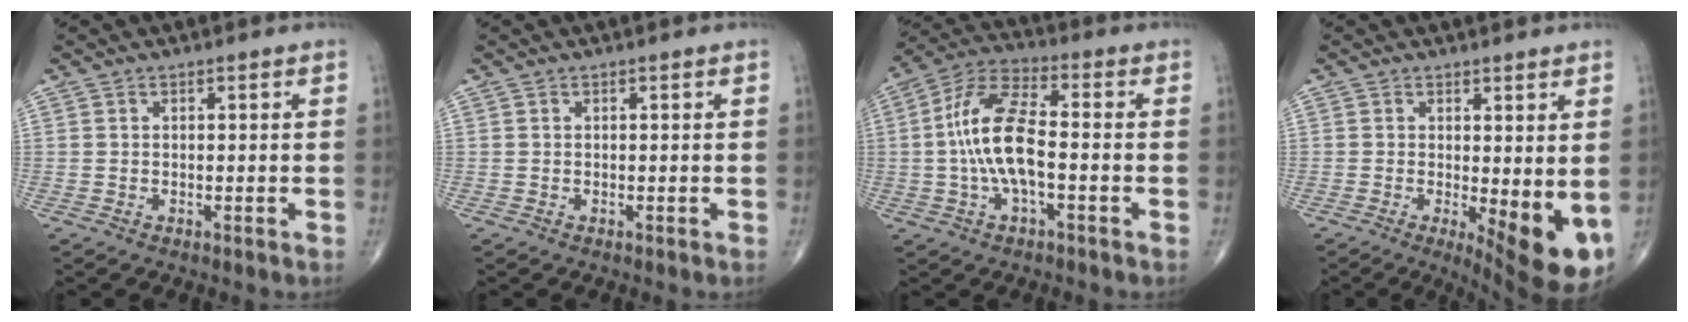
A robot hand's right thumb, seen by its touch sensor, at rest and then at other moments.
{"total": 0.0}
{"total": 12.9, "force": [-1.3, 5.0, 11.8], "torque": [-0.243, 0.035, -0.032]}
{"total": 10.4, "force": [-1.2, 3.6, 9.7], "torque": [-0.125, -0.024, -0.006]}